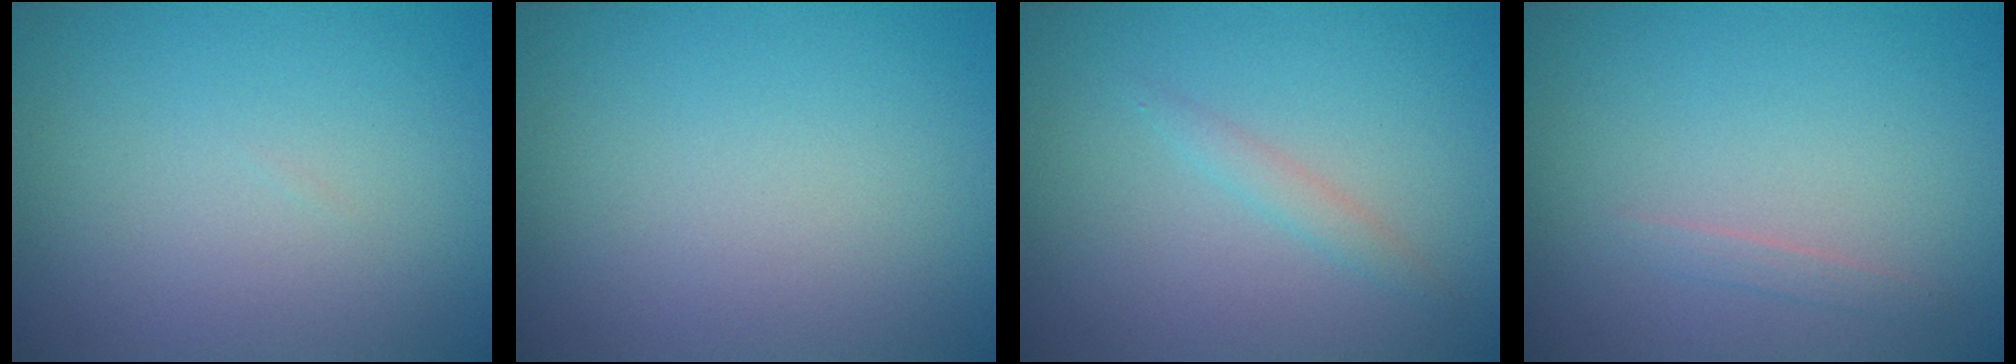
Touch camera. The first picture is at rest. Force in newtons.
{"total": 0.0}
{"total": 1.2, "press": 1.2, "slide": 0.1}
{"total": 0.8, "press": 0.8, "slide": 0.0}